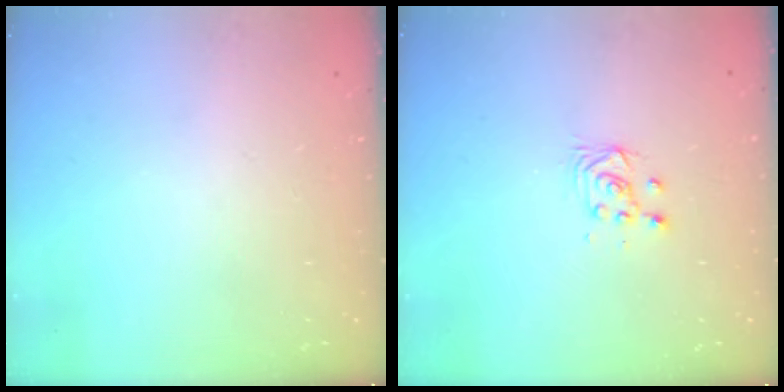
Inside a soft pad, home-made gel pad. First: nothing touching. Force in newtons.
{"total": 4.1, "press": 4.0, "slide": 0.7}